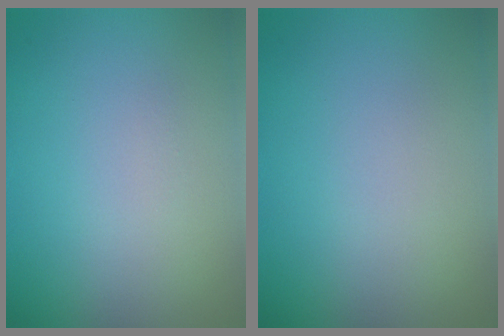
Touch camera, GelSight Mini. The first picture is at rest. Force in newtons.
{"total": 0.0}